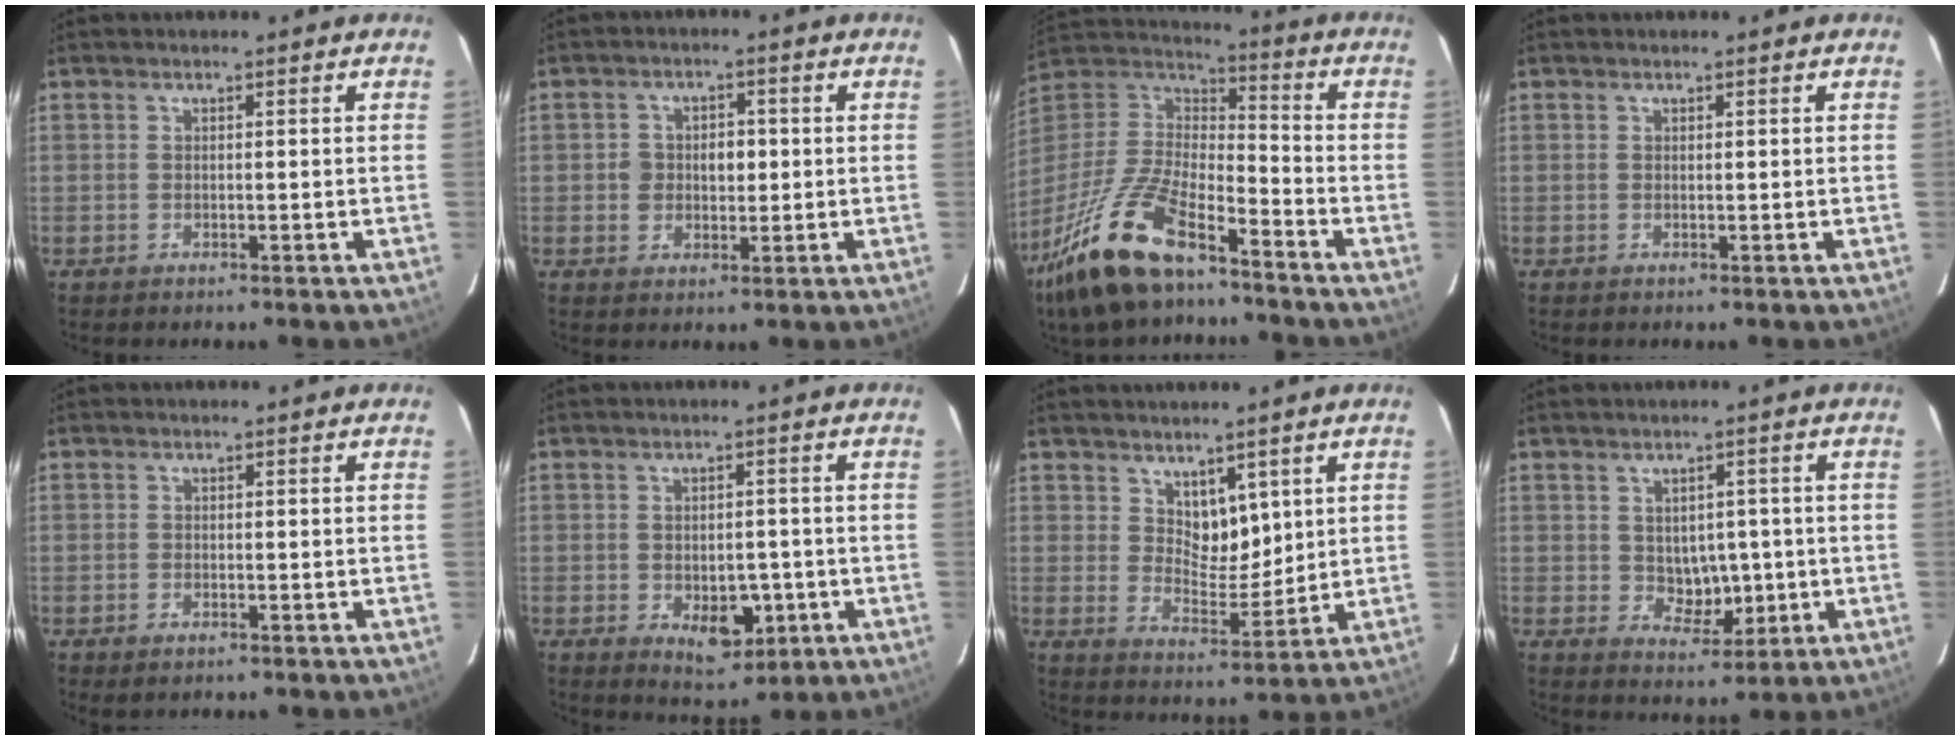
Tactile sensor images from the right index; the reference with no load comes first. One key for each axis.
{"total": 4.8, "fx": 0.2, "fy": 3.5, "fz": 3.3, "tx": -0.043, "ty": 0.015, "tz": 0.009}
{"total": 18.2, "fx": -12.5, "fy": 5.5, "fz": 12.1, "tx": -0.274, "ty": -0.014, "tz": -0.238}
{"total": 0.0}
{"total": 1.2, "fx": -0.7, "fy": 0.6, "fz": 0.8, "tx": -0.016, "ty": -0.001, "tz": -0.004}
{"total": 5.3, "fx": -1.9, "fy": 2.7, "fz": 4.1, "tx": -0.056, "ty": -0.002, "tz": -0.018}
{"total": 5.5, "fx": 3.1, "fy": 3.1, "fz": 3.3, "tx": -0.052, "ty": -0.007, "tz": 0.064}
{"total": 5.3, "fx": -0.1, "fy": 3.7, "fz": 3.7, "tx": -0.044, "ty": 0.001, "tz": 0.010}